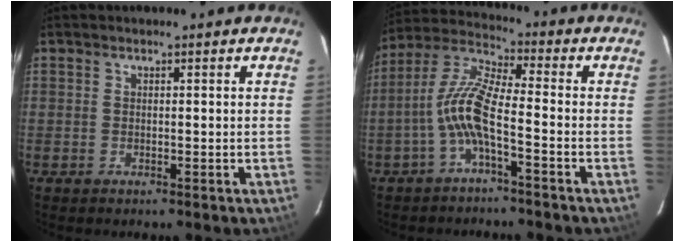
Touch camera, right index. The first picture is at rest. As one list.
[{"total": 8.5, "force": [-3.2, 1.3, 7.7], "torque": [-0.180, 0.014, -0.064]}]